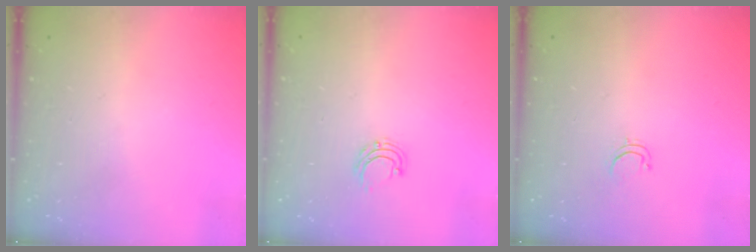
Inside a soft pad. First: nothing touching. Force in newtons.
{"total": 6.5, "press": 6.5, "slide": 0.4}
{"total": 3.3, "press": 3.2, "slide": 0.3}